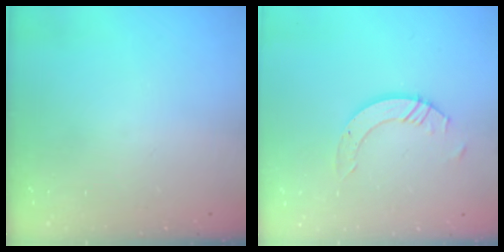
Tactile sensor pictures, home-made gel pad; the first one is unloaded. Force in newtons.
{"total": 6.0, "press": 6.0, "slide": 0.4}